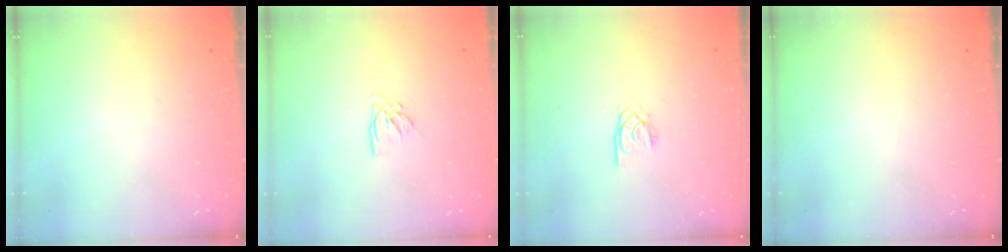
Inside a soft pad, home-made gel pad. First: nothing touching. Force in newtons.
{"total": 2.8, "press": 2.8, "slide": 0.1}
{"total": 2.8, "press": 2.7, "slide": 0.3}
{"total": 0.0}